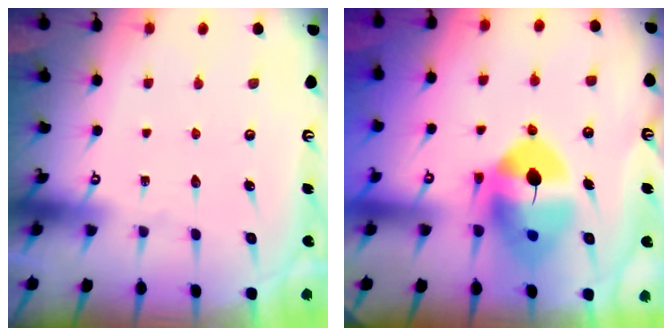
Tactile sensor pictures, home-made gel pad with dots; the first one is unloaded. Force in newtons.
{"total": 12.5, "press": 12.4, "slide": 1.9}